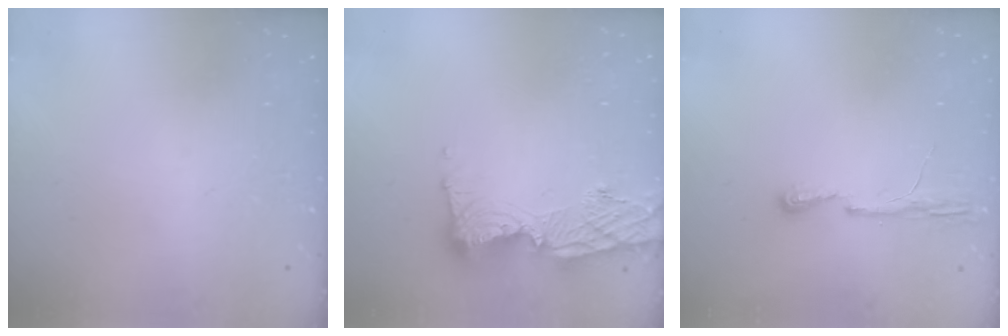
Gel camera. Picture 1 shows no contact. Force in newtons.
{"total": 13.3, "press": 13.2, "slide": 1.6}
{"total": 4.3, "press": 4.2, "slide": 0.6}